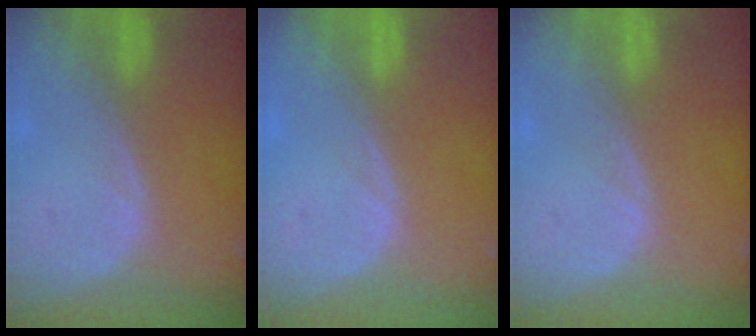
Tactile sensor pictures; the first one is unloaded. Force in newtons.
{"total": 0.0}
{"total": 0.0}